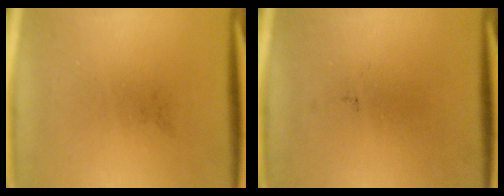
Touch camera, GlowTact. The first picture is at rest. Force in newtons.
{"total": 0.0}